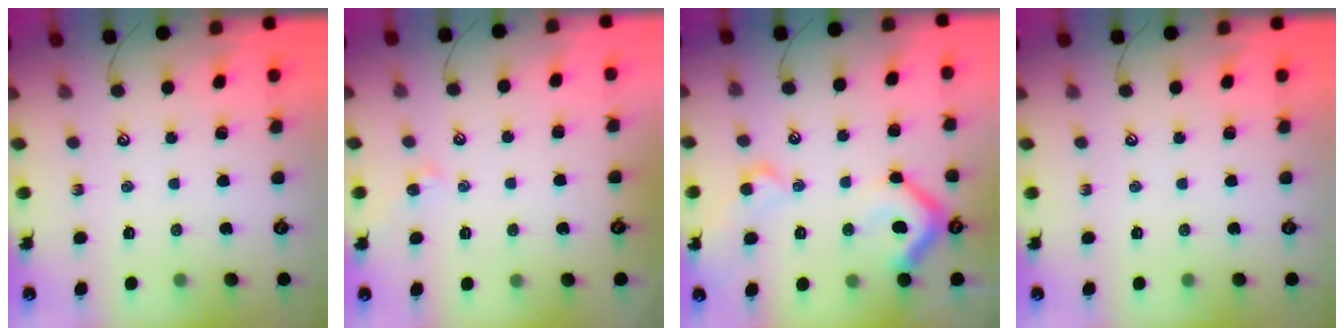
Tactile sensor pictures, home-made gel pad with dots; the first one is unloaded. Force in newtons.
{"total": 0.6, "press": 0.5, "slide": 0.4}
{"total": 11.5, "press": 11.3, "slide": 1.8}
{"total": 0.0}